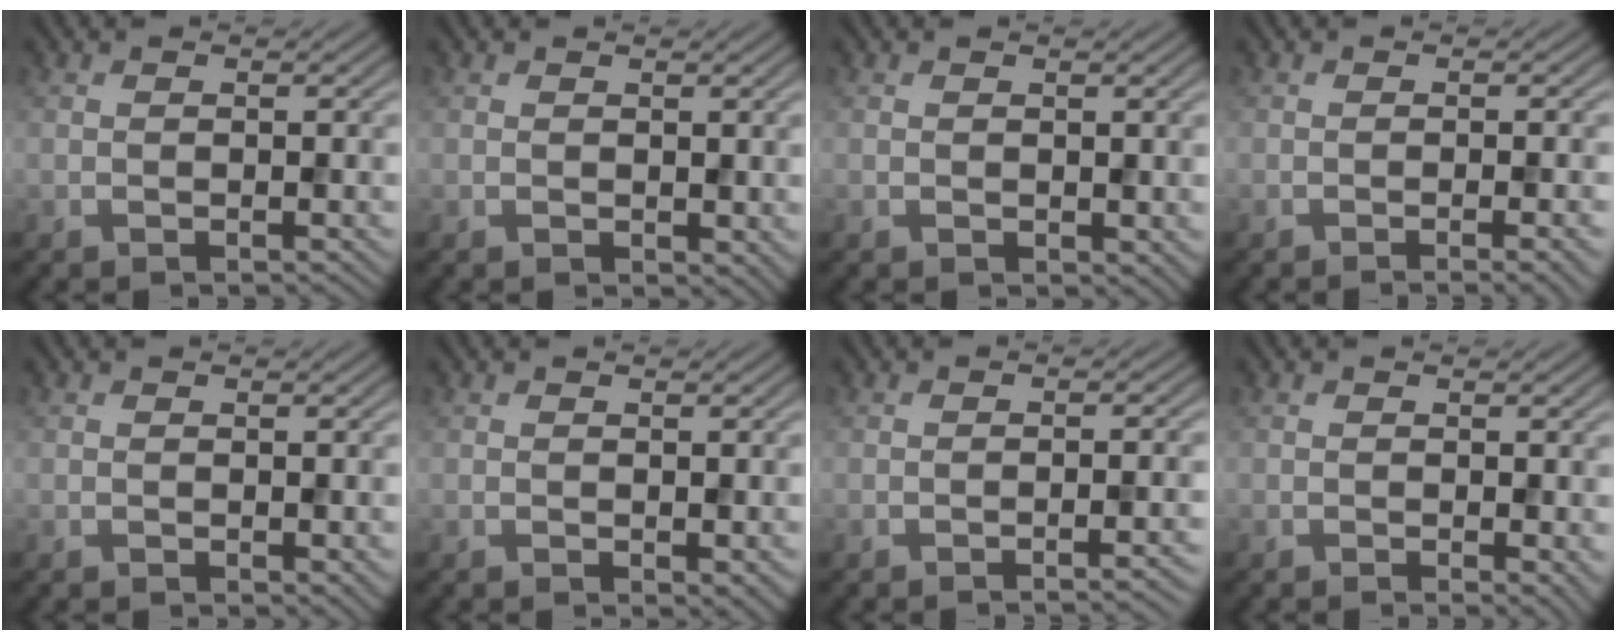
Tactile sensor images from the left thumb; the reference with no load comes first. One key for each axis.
{"total": 1.0, "fx": 0.3, "fy": 0.7, "fz": 0.7, "tx": -0.008, "ty": -0.004, "tz": 0.011}
{"total": 0.7, "fx": 0.3, "fy": 0.5, "fz": 0.4, "tx": -0.003, "ty": -0.003, "tz": 0.009}
{"total": 2.6, "fx": -1.0, "fy": 0.5, "fz": 2.4, "tx": -0.027, "ty": 0.002, "tz": -0.020}
{"total": 0.8, "fx": 0.0, "fy": 0.5, "fz": 0.6, "tx": -0.006, "ty": -0.004, "tz": 0.002}
{"total": 1.3, "fx": -0.2, "fy": 0.7, "fz": 1.1, "tx": -0.015, "ty": -0.007, "tz": 0.000}
{"total": 2.2, "fx": -1.2, "fy": 0.5, "fz": 1.9, "tx": -0.015, "ty": 0.004, "tz": -0.025}
{"total": 1.4, "fx": 0.0, "fy": 0.5, "fz": 1.3, "tx": -0.016, "ty": -0.007, "tz": 0.000}